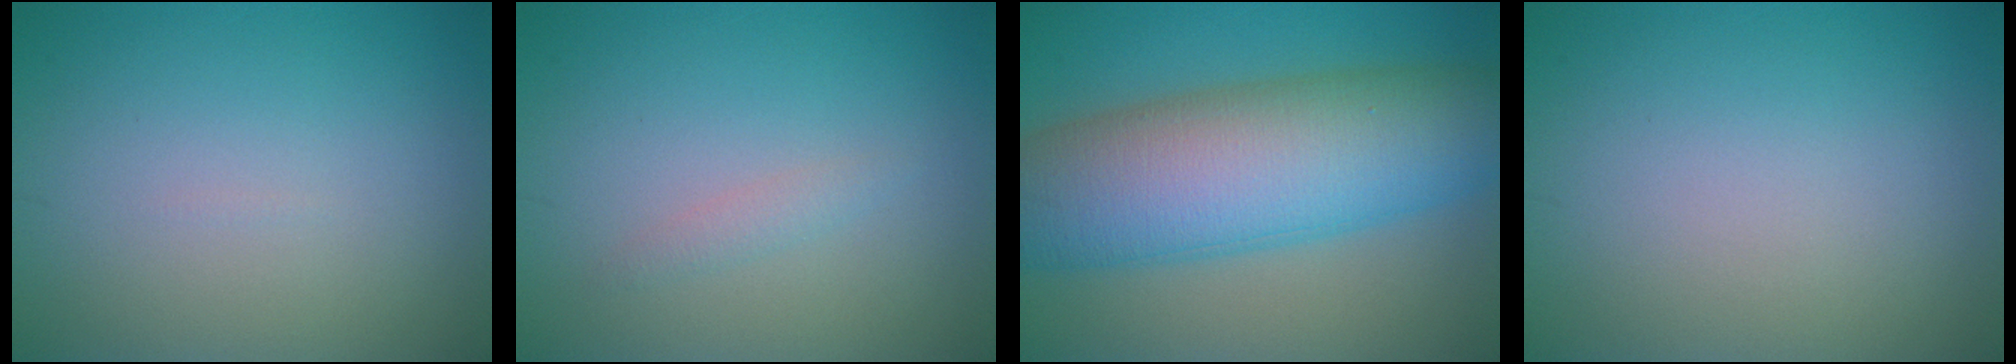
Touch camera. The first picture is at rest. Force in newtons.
{"total": 1.0, "press": 1.0, "slide": 0.1}
{"total": 13.0, "press": 13.0, "slide": 0.1}
{"total": 0.0}